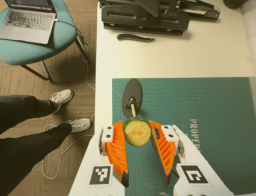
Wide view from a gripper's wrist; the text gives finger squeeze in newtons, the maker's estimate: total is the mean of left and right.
{"total": 8.8, "left": 8.2, "right": 9.4}